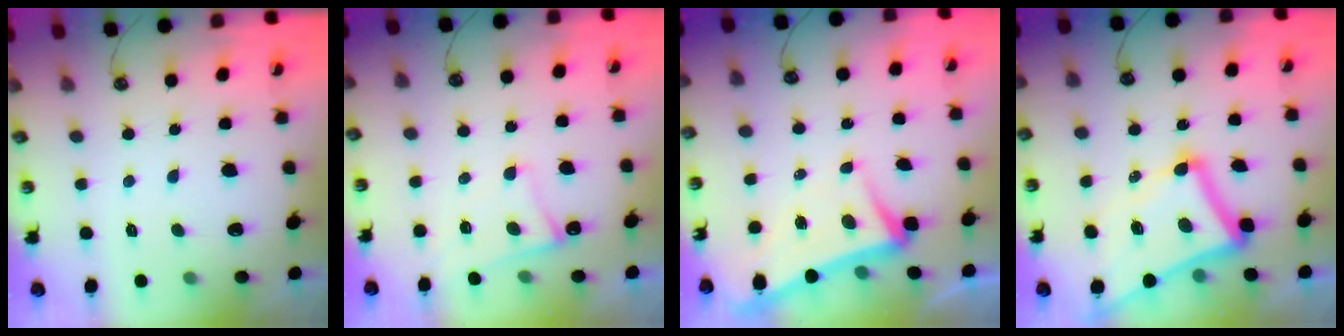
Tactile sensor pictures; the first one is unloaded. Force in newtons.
{"total": 2.1, "press": 2.1, "slide": 0.5}
{"total": 3.8, "press": 3.5, "slide": 1.5}
{"total": 8.0, "press": 7.8, "slide": 1.9}